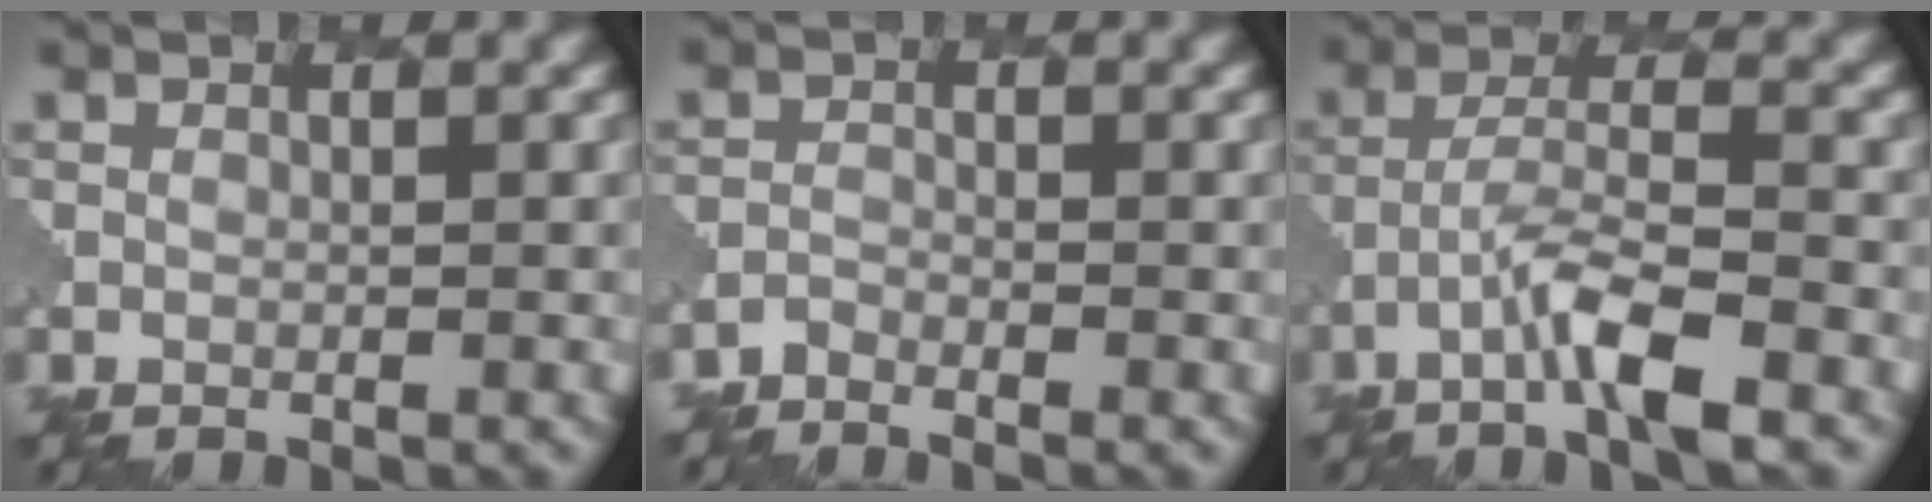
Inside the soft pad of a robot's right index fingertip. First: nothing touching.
{"total": 1.7, "force": [-1.7, 0.1, 0.0], "torque": [-0.008, 0.000, -0.040]}
{"total": 4.7, "force": [-2.8, 0.6, 3.7], "torque": [-0.073, 0.009, -0.061]}